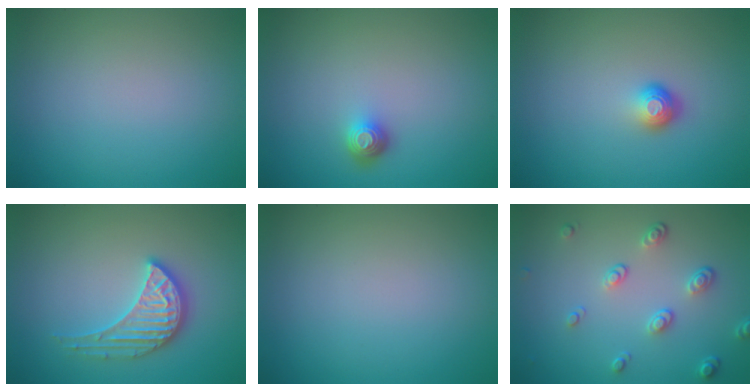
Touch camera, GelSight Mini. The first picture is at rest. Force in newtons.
{"total": 1.6, "press": 1.3, "slide": 1.0}
{"total": 1.7, "press": 1.2, "slide": 1.3}
{"total": 3.5, "press": 3.3, "slide": 1.1}
{"total": 0.0}
{"total": 2.6, "press": 1.7, "slide": 2.0}